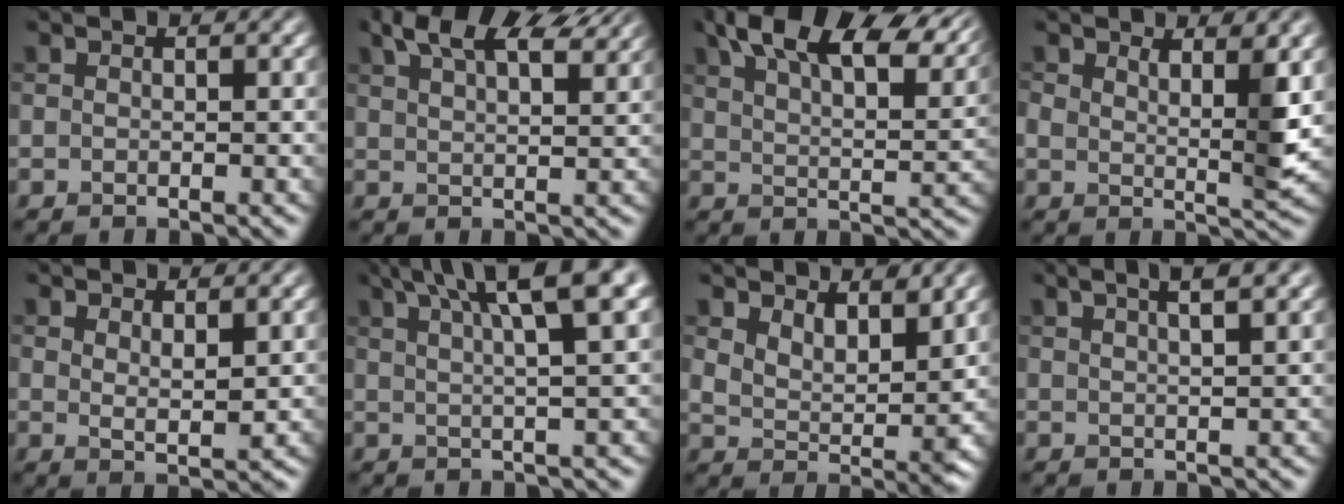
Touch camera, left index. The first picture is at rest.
{"total": 8.2, "force": [6.0, 2.7, 4.9], "torque": [-0.076, 0.025, 0.082]}
{"total": 13.6, "force": [9.1, 5.0, 8.8], "torque": [-0.127, 0.034, 0.128]}
{"total": 3.3, "force": [1.8, 1.0, 2.6], "torque": [-0.044, -0.008, 0.032]}
{"total": 2.1, "force": [1.2, 0.5, 1.6], "torque": [-0.027, -0.008, 0.023]}
{"total": 9.2, "force": [5.0, 2.0, 7.5], "torque": [-0.071, 0.036, 0.060]}
{"total": 4.6, "force": [3.2, 1.9, 2.7], "torque": [-0.045, -0.010, 0.052]}
{"total": 5.4, "force": [3.2, 1.9, 3.9], "torque": [-0.026, 0.027, 0.016]}